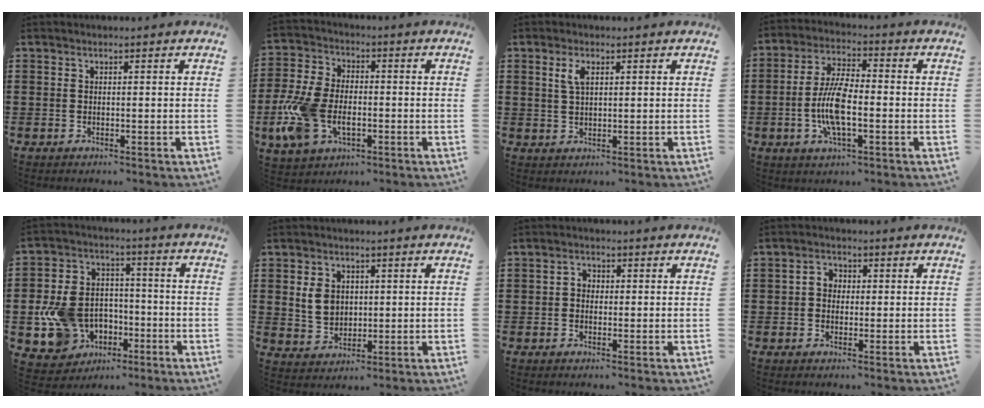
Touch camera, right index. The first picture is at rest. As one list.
[{"total": 9.2, "force": [-3.0, 5.6, 6.6], "torque": [-0.175, -0.002, -0.061]}, {"total": 2.8, "force": [1.2, 1.2, 2.3], "torque": [-0.051, 0.006, 0.020]}, {"total": 8.9, "force": [-1.8, 3.1, 8.1], "torque": [-0.179, -0.007, -0.039]}, {"total": 10.6, "force": [-2.9, 9.0, 4.9], "torque": [-0.140, 0.026, -0.047]}, {"total": 4.9, "force": [0.9, 3.9, 2.8], "torque": [-0.066, 0.007, 0.011]}, {"total": 1.6, "force": [-0.3, 1.3, 0.9], "torque": [-0.018, 0.005, -0.008]}, {"total": 2.4, "force": [-0.2, 1.9, 1.4], "torque": [-0.031, 0.009, -0.006]}]